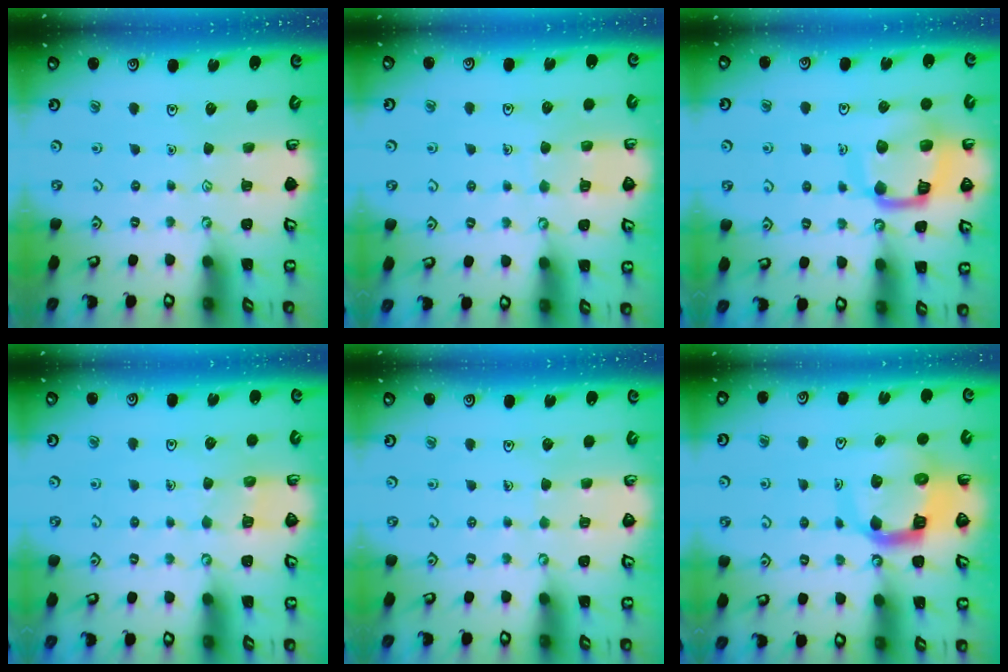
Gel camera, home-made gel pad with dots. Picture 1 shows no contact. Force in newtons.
{"total": 5.3, "press": 5.3, "slide": 0.3}
{"total": 14.8, "press": 14.7, "slide": 1.6}
{"total": 4.1, "press": 4.1, "slide": 0.3}
{"total": 2.5, "press": 2.5, "slide": 0.2}
{"total": 11.2, "press": 11.1, "slide": 1.5}